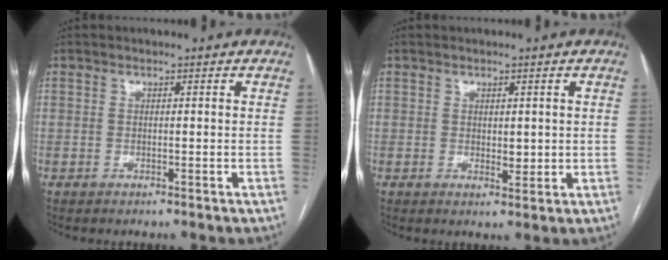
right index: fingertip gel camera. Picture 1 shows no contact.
{"total": 2.4, "force": [0.3, 1.3, 2.0], "torque": [-0.027, -0.007, 0.009]}